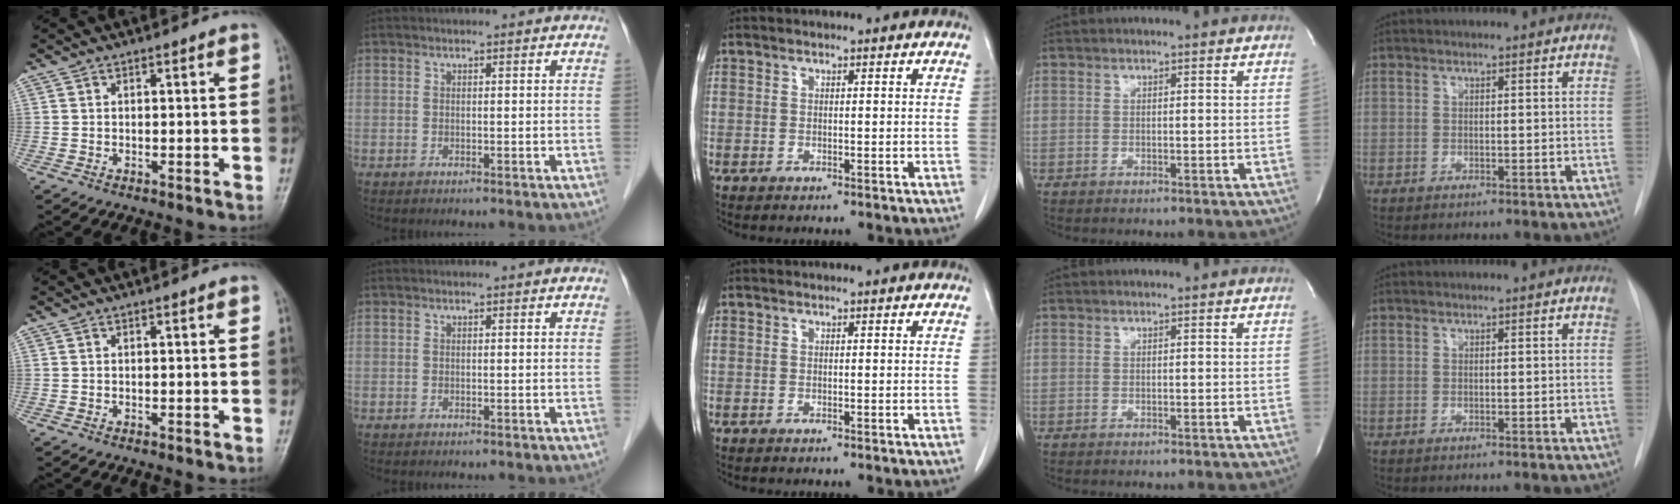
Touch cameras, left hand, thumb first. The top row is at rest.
{}